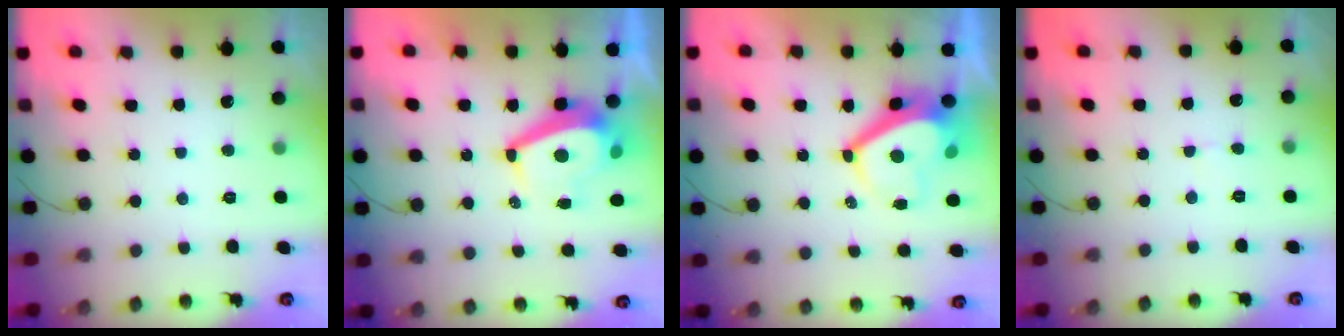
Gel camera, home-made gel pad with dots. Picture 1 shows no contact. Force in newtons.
{"total": 8.9, "press": 8.9, "slide": 1.0}
{"total": 7.1, "press": 7.1, "slide": 0.6}
{"total": 3.3, "press": 3.3, "slide": 0.3}